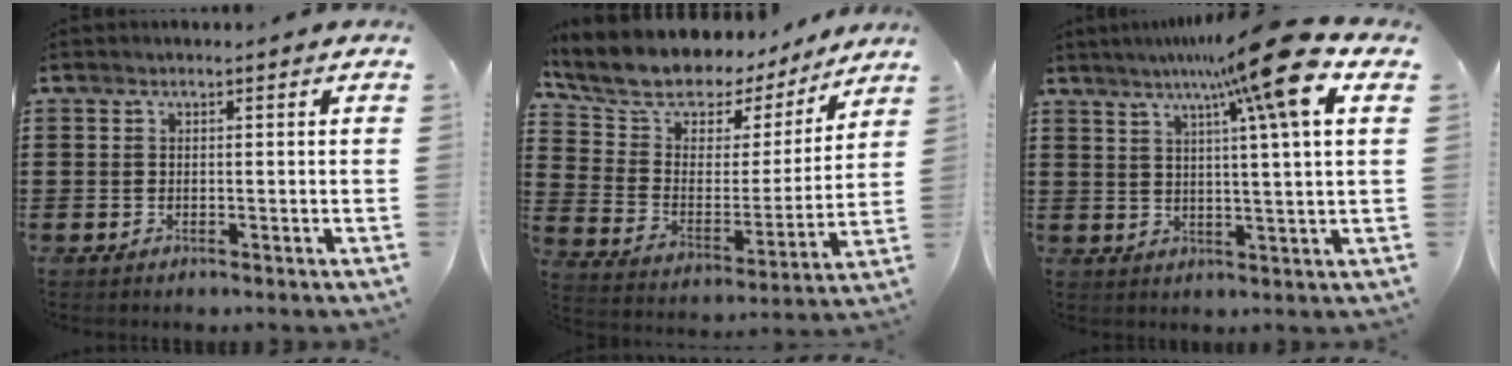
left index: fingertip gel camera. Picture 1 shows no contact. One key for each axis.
{"total": 9.1, "fx": 7.9, "fy": 3.9, "fz": 2.4, "tx": -0.085, "ty": -0.055, "tz": 0.138}
{"total": 12.0, "fx": 6.0, "fy": -1.1, "fz": 10.4, "tx": -0.179, "ty": -0.013, "tz": 0.083}